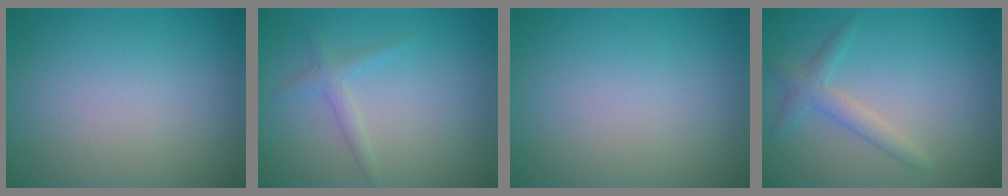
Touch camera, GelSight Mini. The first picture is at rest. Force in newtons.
{"total": 1.4, "press": 1.4, "slide": 0.0}
{"total": 0.0}
{"total": 2.2, "press": 2.2, "slide": 0.1}